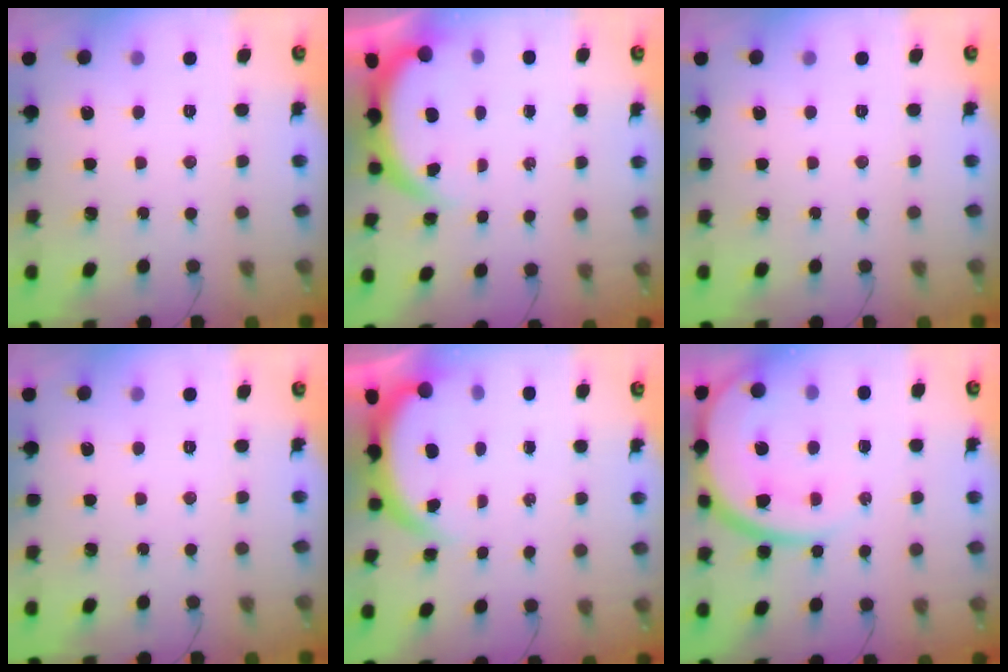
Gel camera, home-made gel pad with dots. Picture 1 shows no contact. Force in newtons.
{"total": 3.9, "press": 3.9, "slide": 0.1}
{"total": 0.0}
{"total": 0.0}
{"total": 3.9, "press": 3.9, "slide": 0.2}
{"total": 16.6, "press": 16.3, "slide": 2.8}